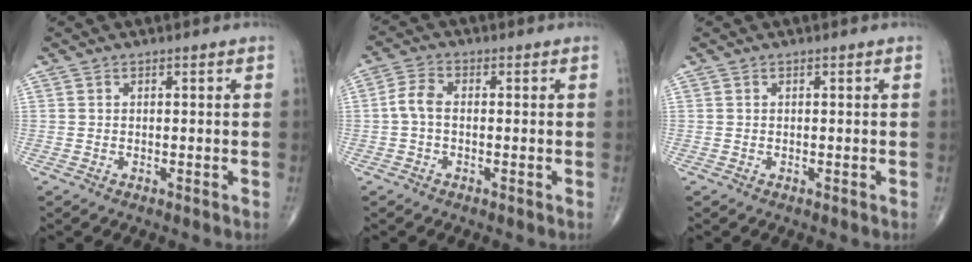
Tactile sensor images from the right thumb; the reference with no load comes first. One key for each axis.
{"total": 3.8, "fx": -0.4, "fy": 2.3, "fz": 3.1, "tx": -0.064, "ty": 0.012, "tz": -0.016}
{"total": 0.0}